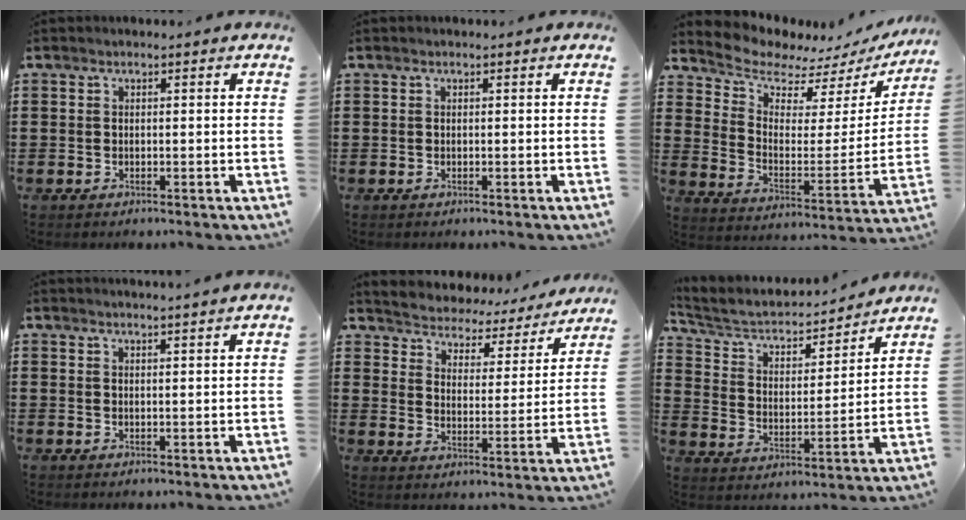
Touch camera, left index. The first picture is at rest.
{"total": 0.0}
{"total": 6.3, "force": [6.0, 1.8, 0.6], "torque": [-0.055, -0.051, 0.102]}
{"total": 1.6, "force": [1.5, -0.6, 0.2], "torque": [-0.006, -0.003, 0.029]}
{"total": 3.1, "force": [3.0, 0.5, -0.3], "torque": [-0.019, -0.032, 0.041]}
{"total": 5.2, "force": [4.3, 2.1, 1.9], "torque": [-0.063, -0.030, 0.067]}